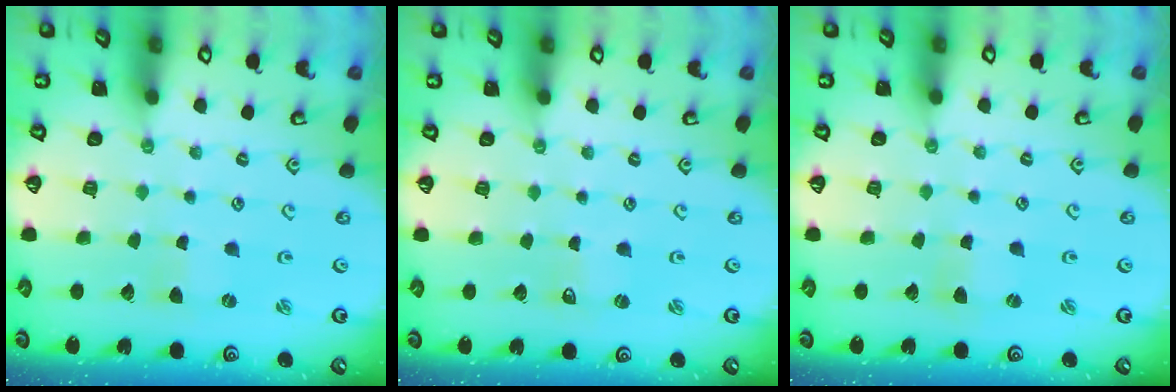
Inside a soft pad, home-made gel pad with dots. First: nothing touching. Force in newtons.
{"total": 0.0}
{"total": 0.9, "press": 0.9, "slide": 0.2}